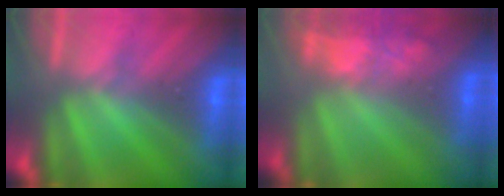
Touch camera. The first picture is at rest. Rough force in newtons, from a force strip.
{"total": 7.3}